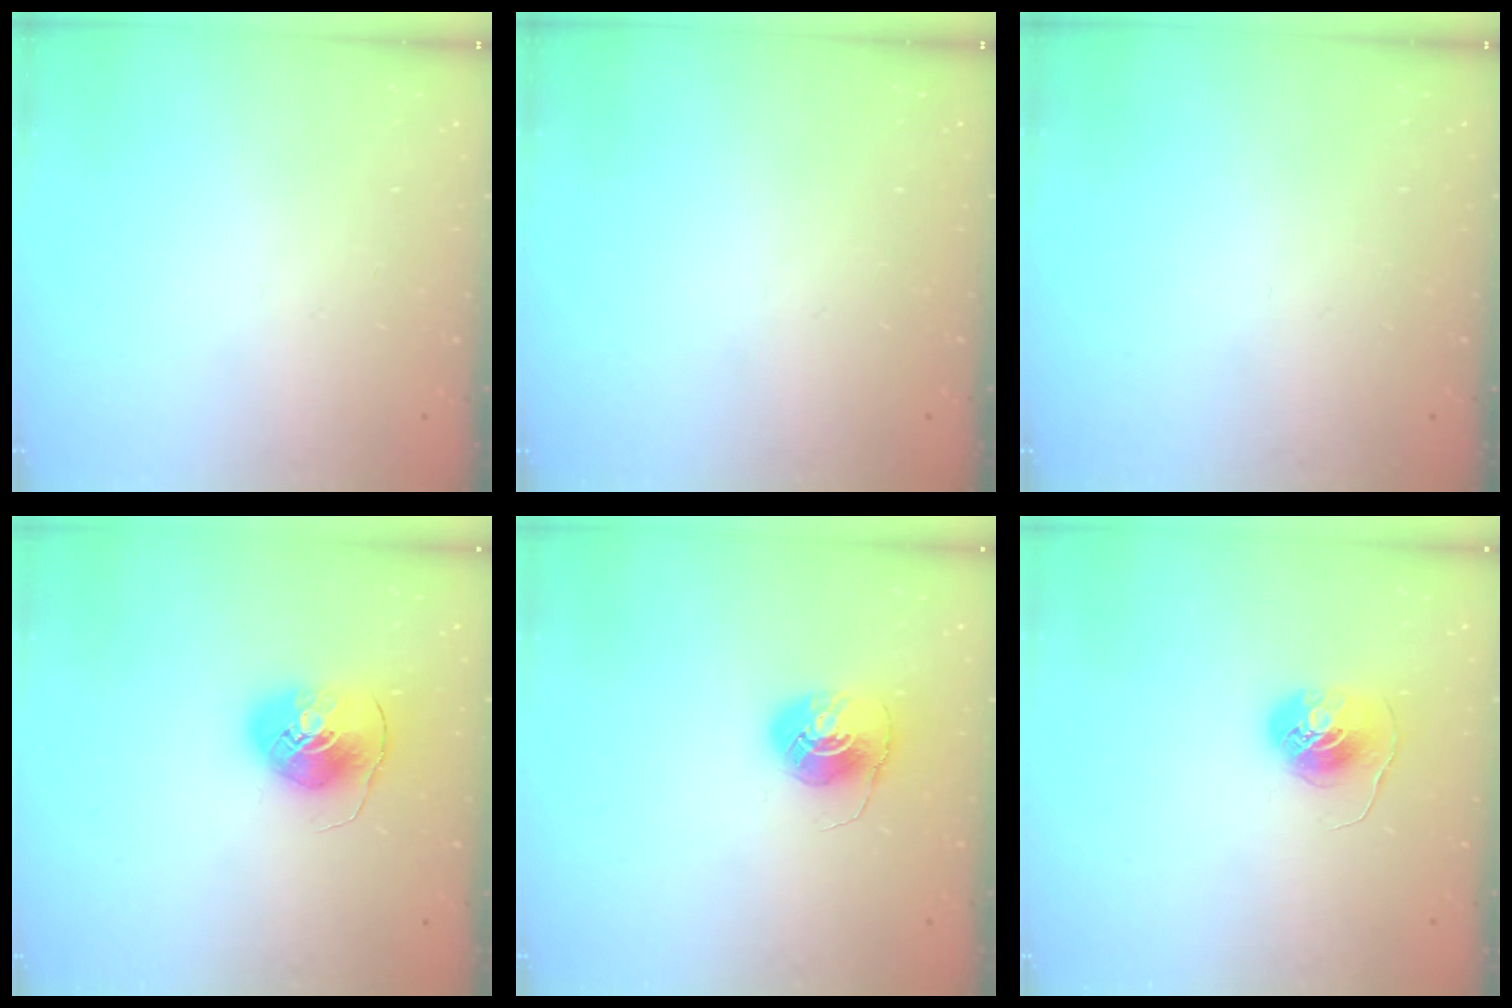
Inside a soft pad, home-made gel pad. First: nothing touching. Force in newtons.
{"total": 0.0}
{"total": 0.0}
{"total": 9.0, "press": 8.8, "slide": 1.5}
{"total": 7.7, "press": 7.7, "slide": 0.2}
{"total": 7.5, "press": 7.5, "slide": 0.1}